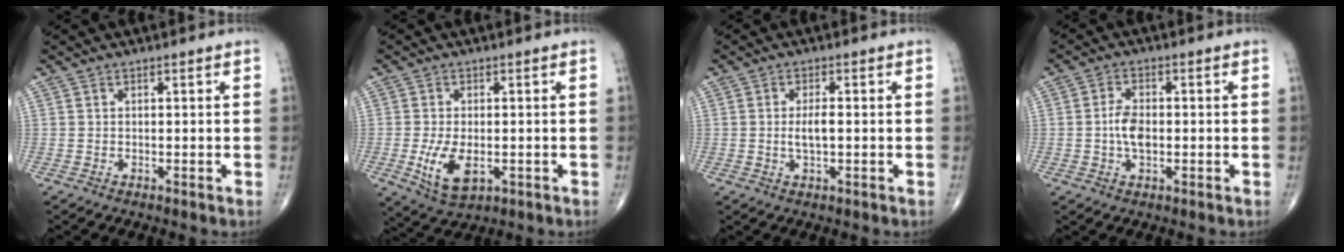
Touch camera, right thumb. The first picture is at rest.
{"total": 7.5, "force": [-1.6, 4.1, 6.1], "torque": [-0.112, -0.010, -0.018]}
{"total": 3.3, "force": [-0.2, 1.2, 3.1], "torque": [-0.063, -0.001, -0.004]}
{"total": 4.9, "force": [-0.5, 2.7, 4.0], "torque": [-0.073, 0.005, -0.015]}